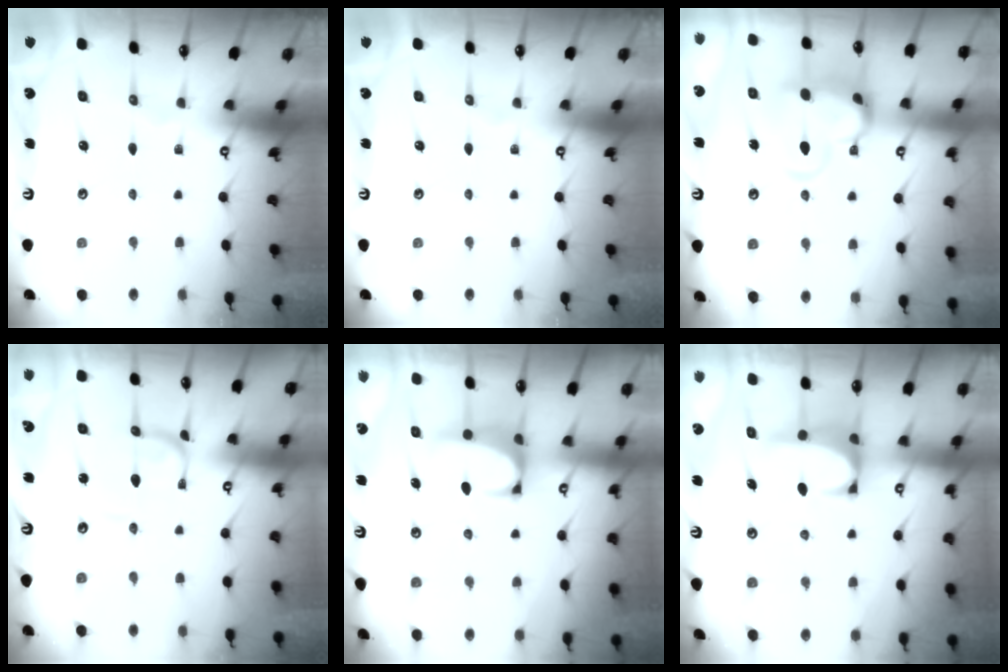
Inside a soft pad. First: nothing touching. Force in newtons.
{"total": 0.0}
{"total": 6.7, "press": 6.5, "slide": 1.6}
{"total": 1.7, "press": 1.7, "slide": 0.2}
{"total": 1.7, "press": 1.6, "slide": 0.7}
{"total": 2.7, "press": 2.5, "slide": 0.8}